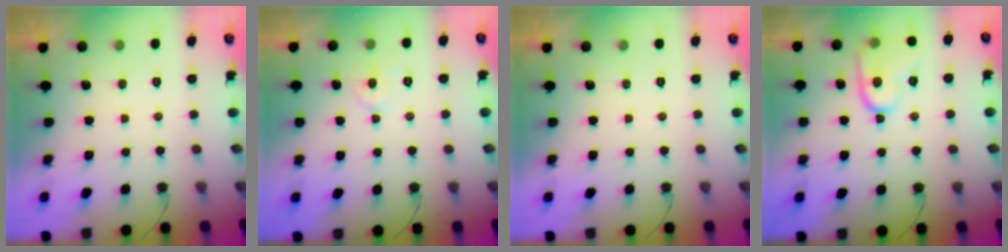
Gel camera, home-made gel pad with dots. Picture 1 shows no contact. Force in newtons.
{"total": 3.8, "press": 3.7, "slide": 0.3}
{"total": 0.0}
{"total": 13.1, "press": 13.1, "slide": 1.3}